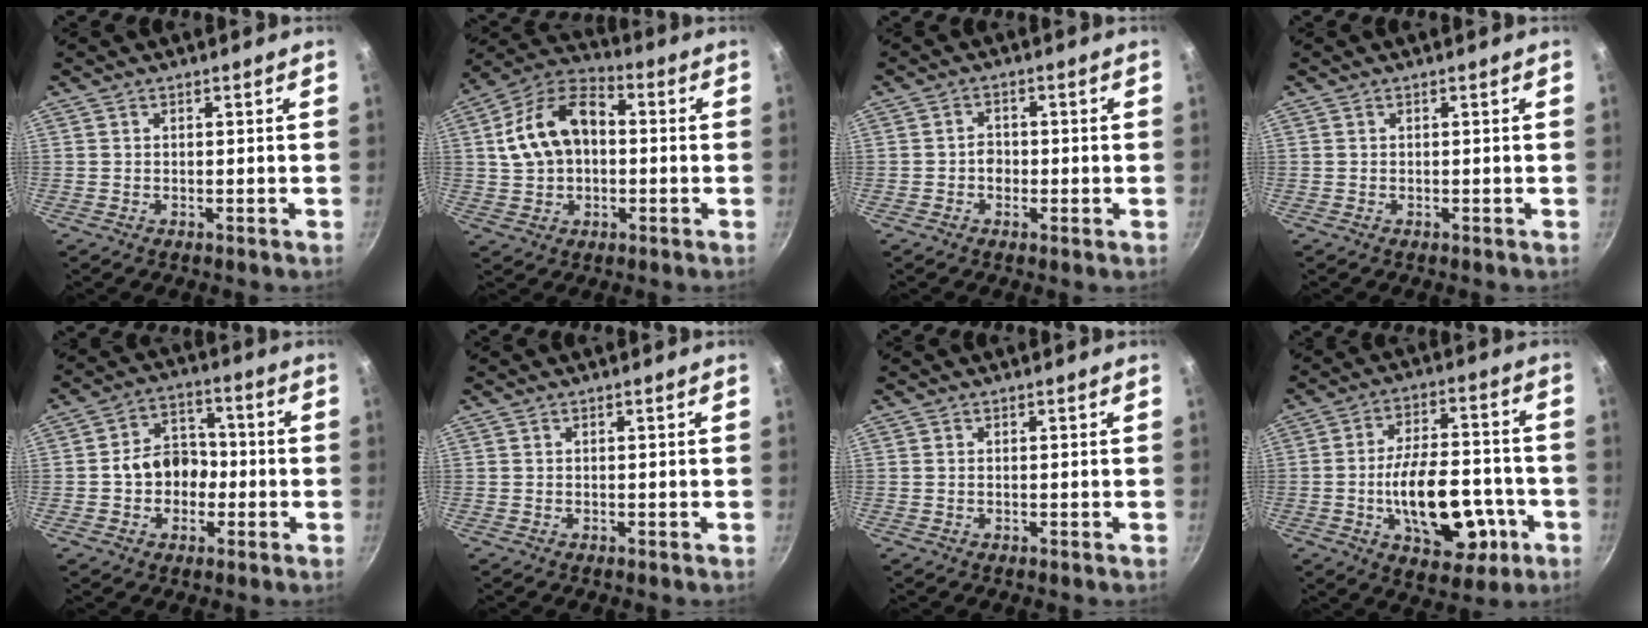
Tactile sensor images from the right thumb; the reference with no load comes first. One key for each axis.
{"total": 14.8, "fx": 1.3, "fy": 10.0, "fz": 10.9, "tx": -0.179, "ty": 0.036, "tz": 0.009}
{"total": 2.7, "fx": -0.6, "fy": 2.1, "fz": 1.5, "tx": -0.011, "ty": 0.006, "tz": -0.013}
{"total": 0.0}
{"total": 9.9, "fx": -1.4, "fy": 7.9, "fz": 5.9, "tx": -0.051, "ty": 0.027, "tz": -0.032}
{"total": 0.0}
{"total": 0.0}
{"total": 20.3, "fx": -6.4, "fy": 10.3, "fz": 16.2, "tx": -0.205, "ty": 0.030, "tz": -0.078}